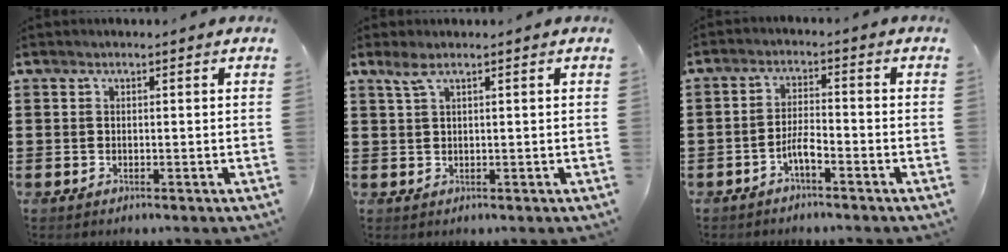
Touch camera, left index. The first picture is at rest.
{"total": 1.8, "force": [0.9, 0.4, 1.5], "torque": [-0.032, 0.002, 0.016]}
{"total": 3.5, "force": [-2.1, 0.8, 2.7], "torque": [-0.062, 0.004, -0.044]}